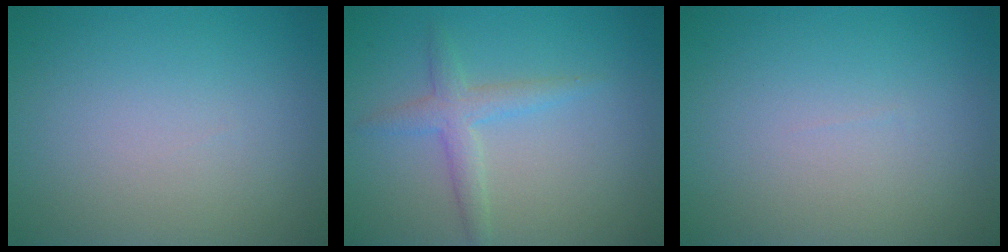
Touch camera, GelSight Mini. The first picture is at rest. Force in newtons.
{"total": 2.4, "press": 2.4, "slide": 0.1}
{"total": 0.0}